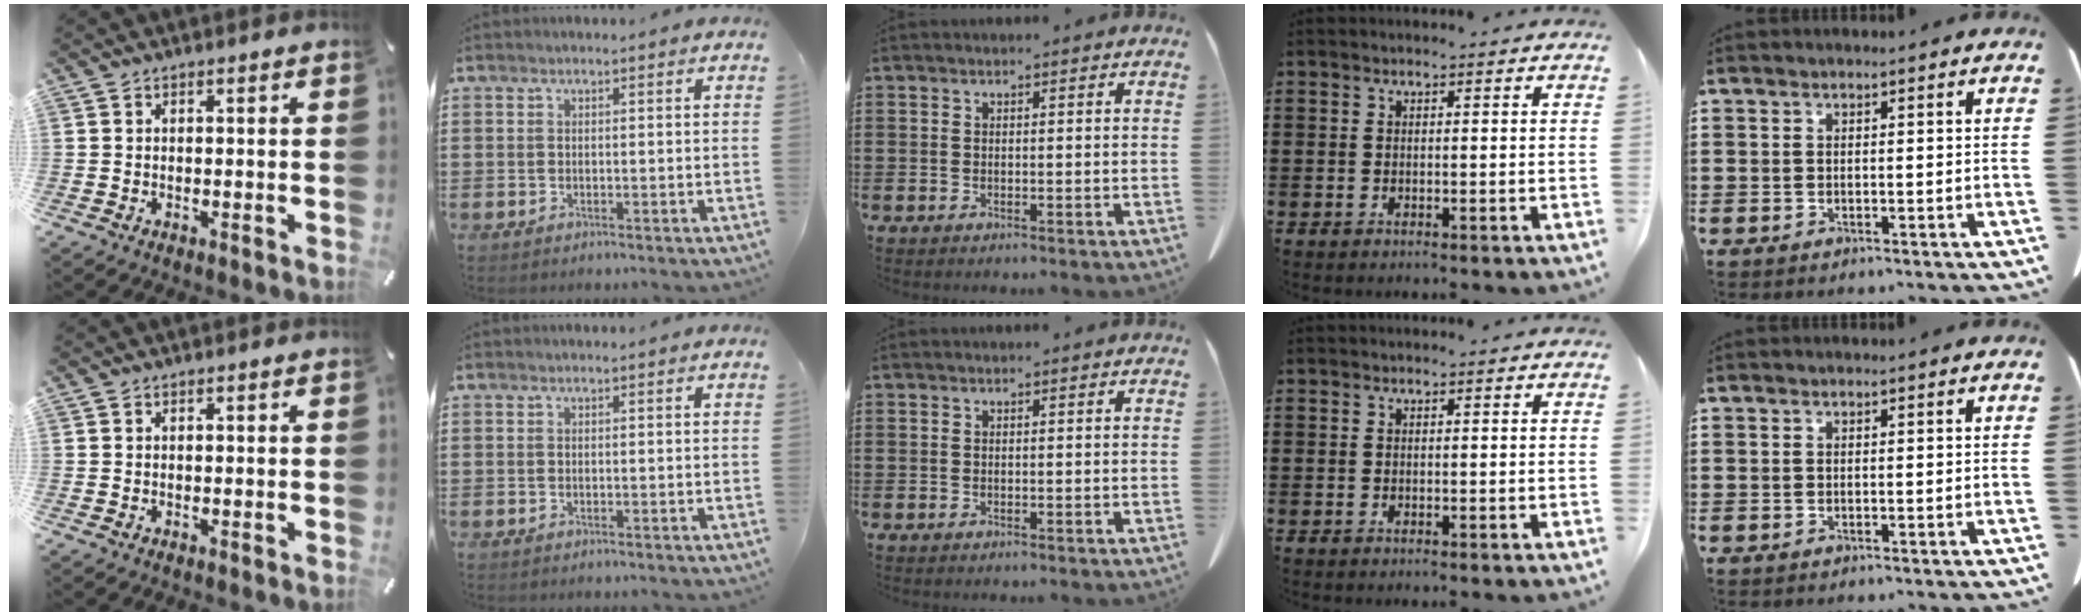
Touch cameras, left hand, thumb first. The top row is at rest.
{}